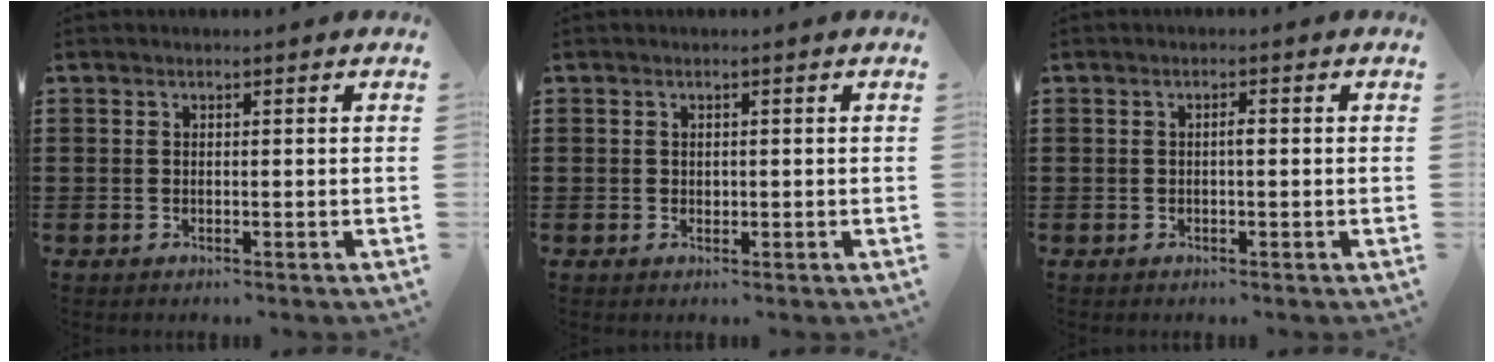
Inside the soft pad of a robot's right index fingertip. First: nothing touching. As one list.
[{"total": 0.6, "force": [0.1, 0.6, 0.2], "torque": [-0.006, 0.003, 0.003]}, {"total": 1.0, "force": [-0.1, 0.3, 1.0], "torque": [-0.019, 0.001, -0.003]}]